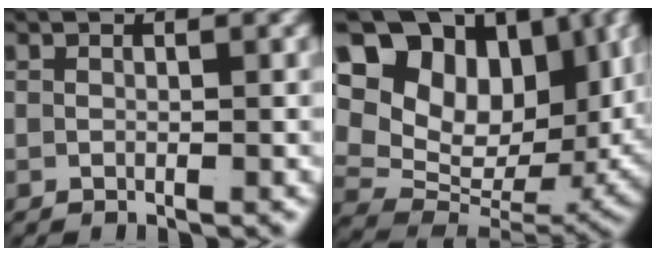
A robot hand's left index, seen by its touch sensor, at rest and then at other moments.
{"total": 19.9, "force": [4.7, 14.5, 12.7], "torque": [-0.230, -0.018, 0.070]}